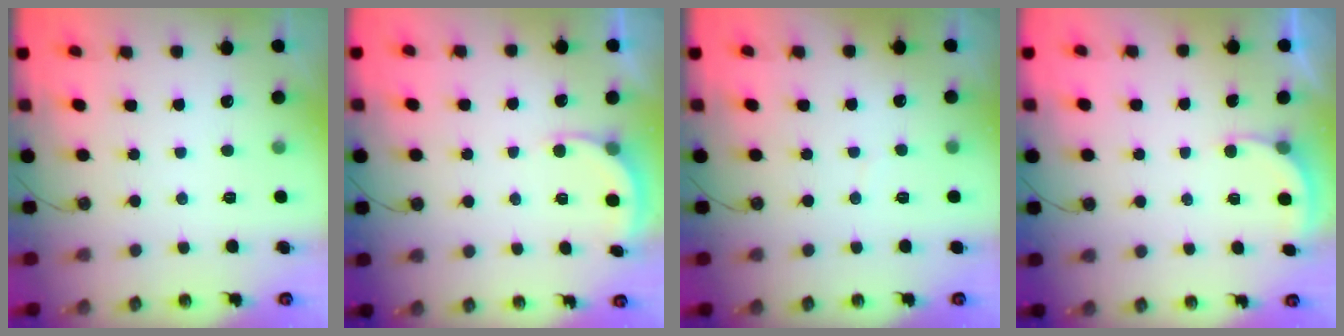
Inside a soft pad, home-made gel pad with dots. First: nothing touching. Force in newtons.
{"total": 2.4, "press": 2.2, "slide": 0.9}
{"total": 1.7, "press": 1.7, "slide": 0.1}
{"total": 2.6, "press": 2.6, "slide": 0.2}